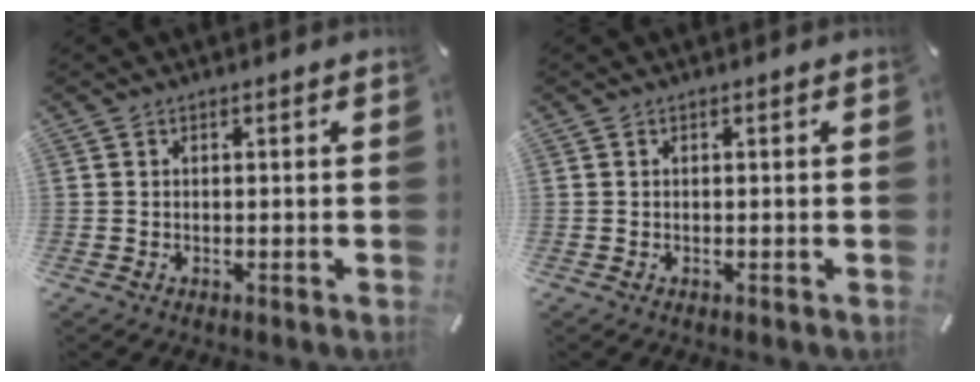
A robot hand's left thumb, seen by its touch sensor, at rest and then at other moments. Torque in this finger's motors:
{"motor_torque": [-0.02, 0.04, -0.01, -0.01, 0.00]}